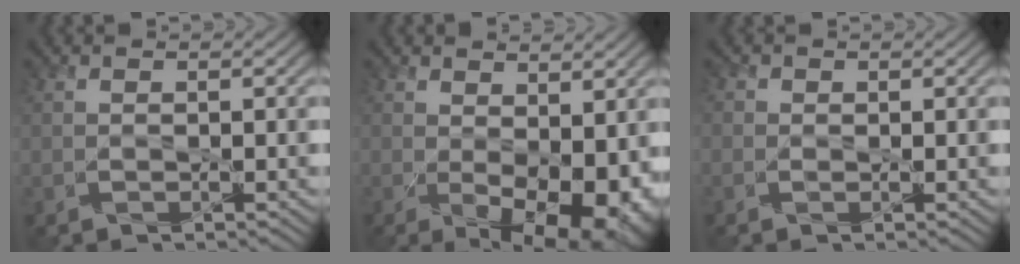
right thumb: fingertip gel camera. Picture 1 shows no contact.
{"total": 9.1, "force": [-0.9, 5.0, 7.5], "torque": [-0.110, -0.033, 0.006]}
{"total": 0.9, "force": [0.0, 0.9, 0.3], "torque": [-0.003, 0.002, -0.005]}